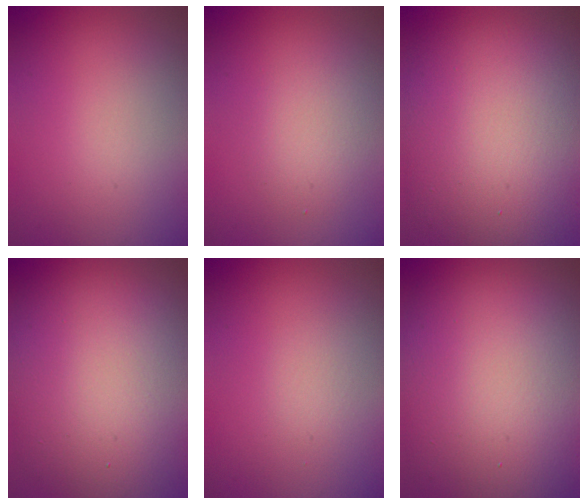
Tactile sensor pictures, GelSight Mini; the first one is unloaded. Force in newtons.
{"total": 2.2, "press": 2.2, "slide": 0.0}
{"total": 13.9, "press": 13.9, "slide": 1.1}
{"total": 14.5, "press": 14.4, "slide": 1.0}
{"total": 0.0}
{"total": 16.1, "press": 16.1, "slide": 1.2}